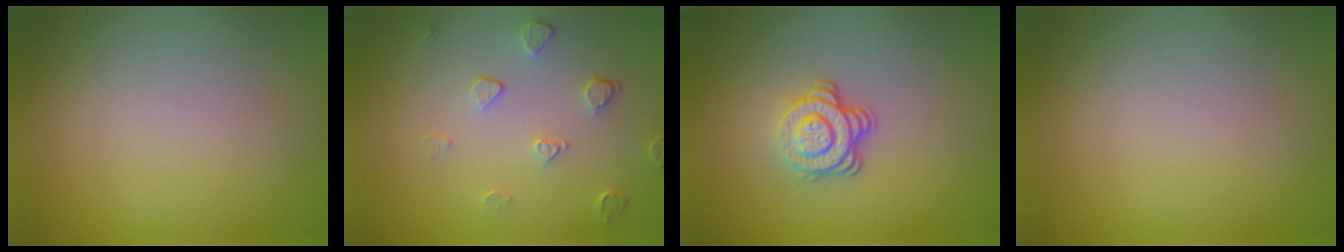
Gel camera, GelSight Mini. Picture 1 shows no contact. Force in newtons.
{"total": 1.6, "press": 1.1, "slide": 1.2}
{"total": 3.5, "press": 2.5, "slide": 2.4}
{"total": 0.0}